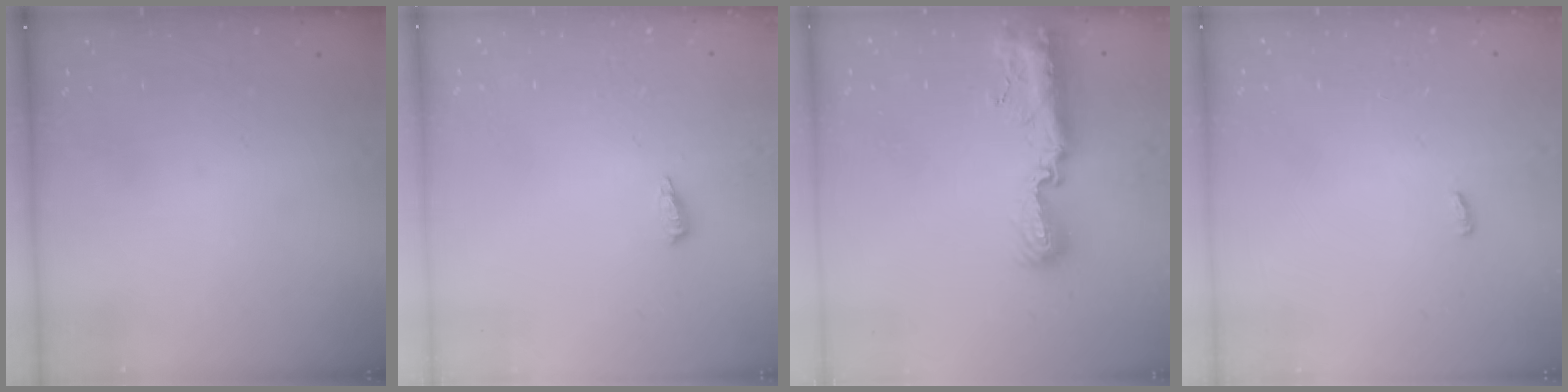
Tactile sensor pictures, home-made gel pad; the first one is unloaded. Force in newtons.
{"total": 4.9, "press": 4.8, "slide": 1.2}
{"total": 11.5, "press": 11.4, "slide": 0.9}
{"total": 2.9, "press": 2.6, "slide": 1.3}